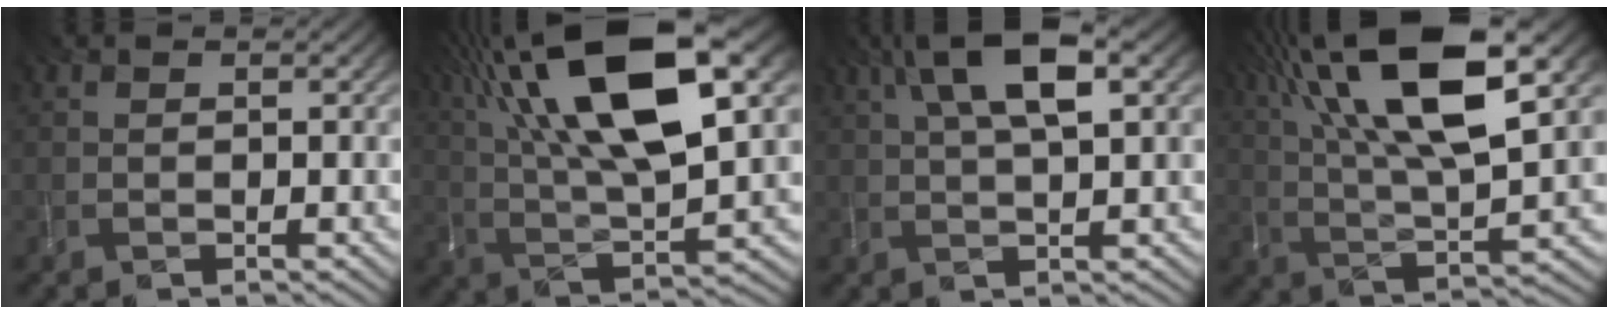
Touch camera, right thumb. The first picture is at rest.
{"total": 19.4, "force": [8.7, 6.7, 16.0], "torque": [-0.323, 0.040, 0.147]}
{"total": 9.2, "force": [3.9, 2.7, 7.9], "torque": [-0.152, 0.027, 0.067]}
{"total": 17.6, "force": [8.3, 5.6, 14.5], "torque": [-0.304, 0.032, 0.144]}